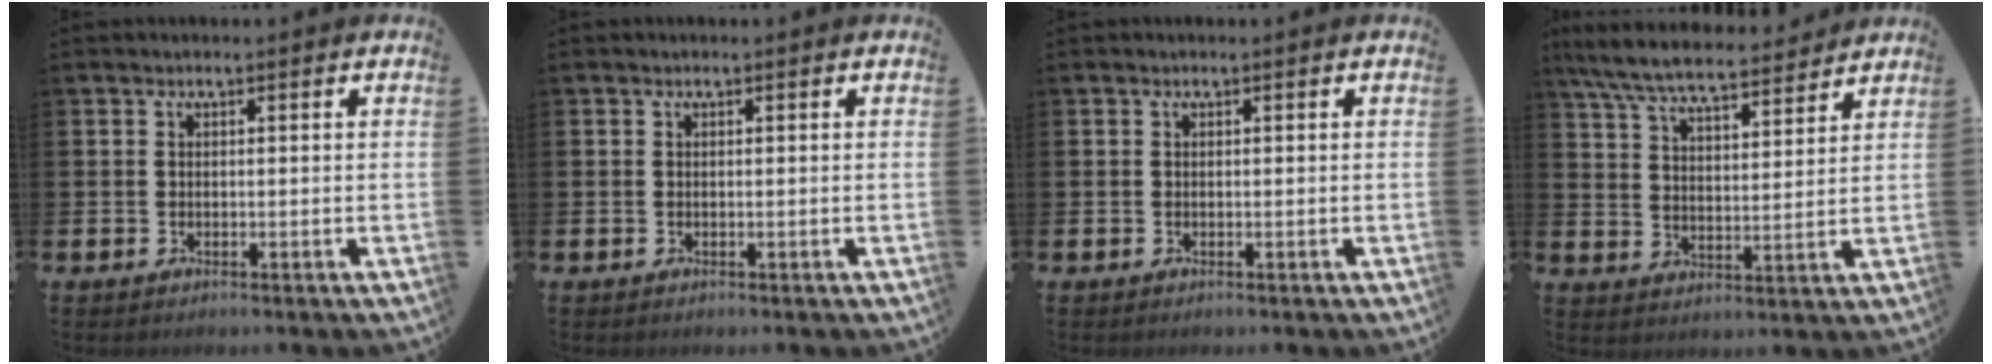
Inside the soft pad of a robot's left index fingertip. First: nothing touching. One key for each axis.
{"total": 0.0}
{"total": 0.0}
{"total": 7.8, "fx": 7.2, "fy": 1.3, "fz": 2.7, "tx": -0.078, "ty": -0.040, "tz": 0.127}